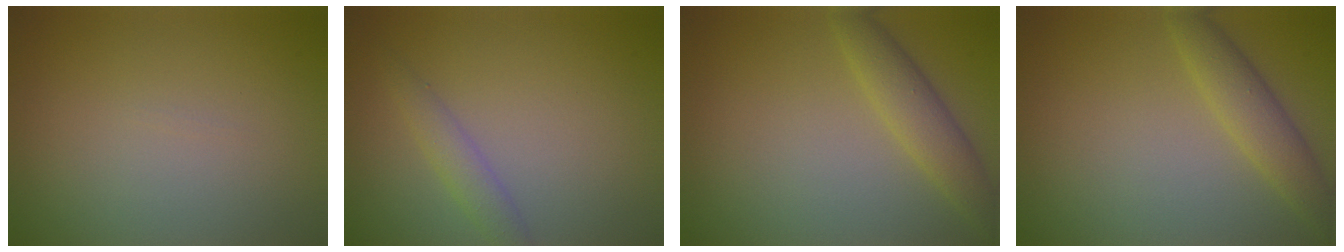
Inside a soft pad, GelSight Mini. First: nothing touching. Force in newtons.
{"total": 1.9, "press": 1.9, "slide": 0.1}
{"total": 2.9, "press": 2.9, "slide": 0.1}
{"total": 2.9, "press": 2.9, "slide": 0.1}